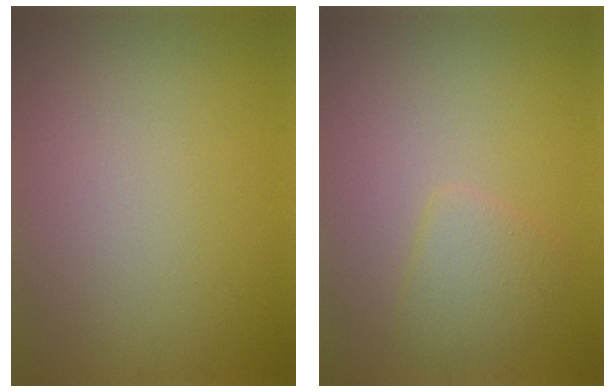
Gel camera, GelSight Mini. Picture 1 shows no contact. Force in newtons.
{"total": 2.4, "press": 2.4, "slide": 0.3}